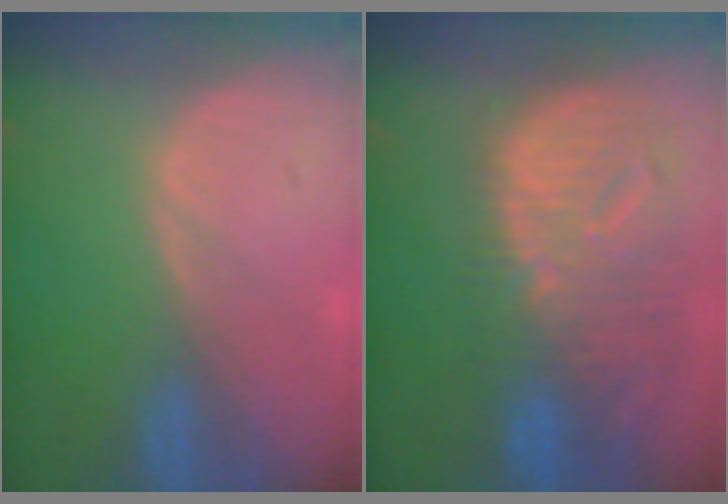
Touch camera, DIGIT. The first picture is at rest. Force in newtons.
{"total": 12.7, "press": 11.0, "slide": 6.4}